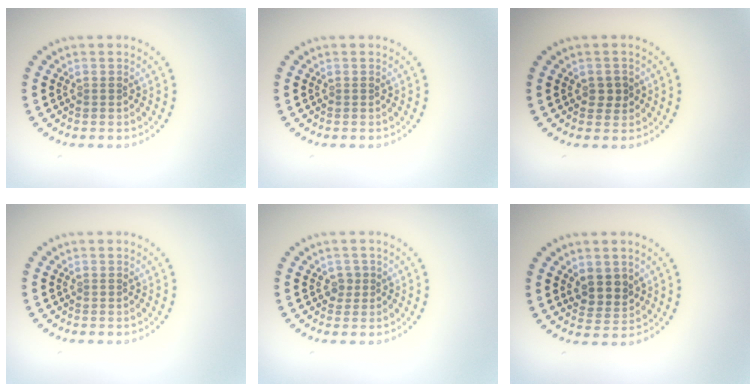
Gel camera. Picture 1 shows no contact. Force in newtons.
{"total": 0.0}
{"total": 1.5, "press": 1.4, "slide": 0.4}
{"total": 0.0}
{"total": 1.2, "press": 1.0, "slide": 0.6}
{"total": 2.7, "press": 2.4, "slide": 1.1}